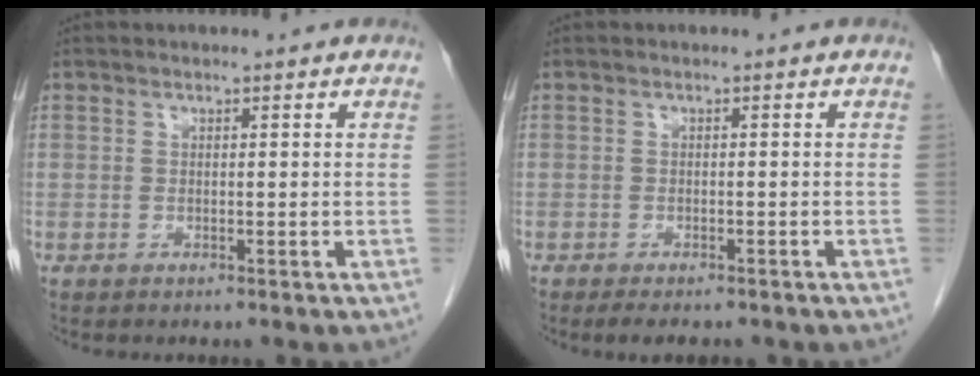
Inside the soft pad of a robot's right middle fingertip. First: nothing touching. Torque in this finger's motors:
{"motor_torque": [0.04, 0.02, -0.01, 0.01]}